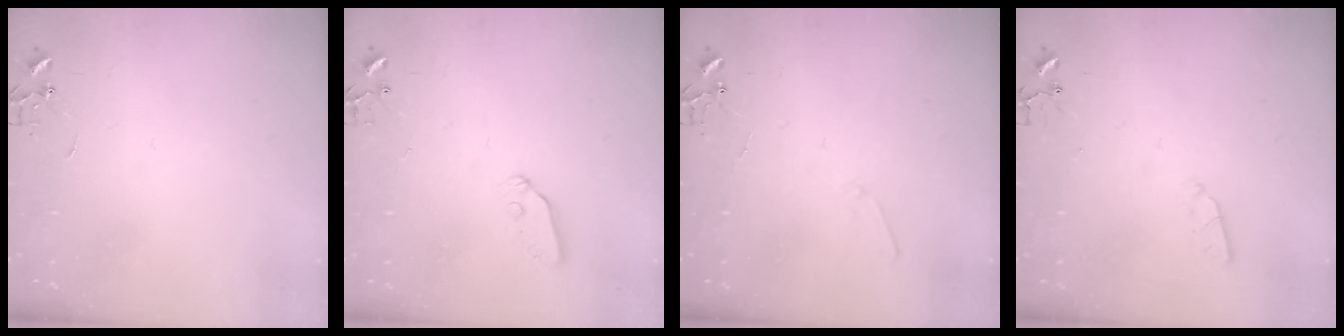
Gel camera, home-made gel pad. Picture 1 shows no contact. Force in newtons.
{"total": 6.0, "press": 6.0, "slide": 0.2}
{"total": 4.8, "press": 4.7, "slide": 0.7}
{"total": 3.2, "press": 3.1, "slide": 0.5}